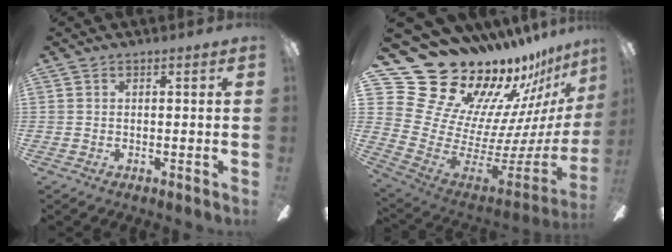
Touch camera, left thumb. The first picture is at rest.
{"total": 23.8, "force": [18.8, 11.7, 8.7], "torque": [-0.146, -0.184, 0.390]}